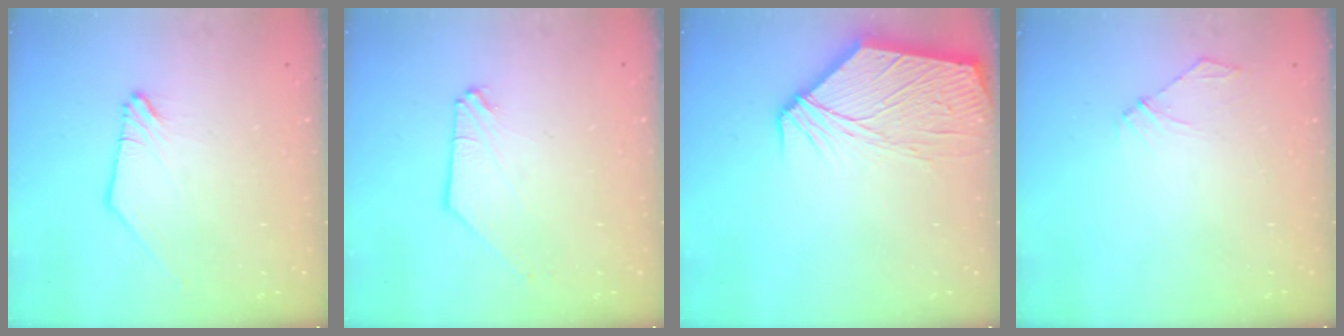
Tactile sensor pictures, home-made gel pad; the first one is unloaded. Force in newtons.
{"total": 0.0}
{"total": 12.5, "press": 12.4, "slide": 2.0}
{"total": 5.5, "press": 5.5, "slide": 0.8}